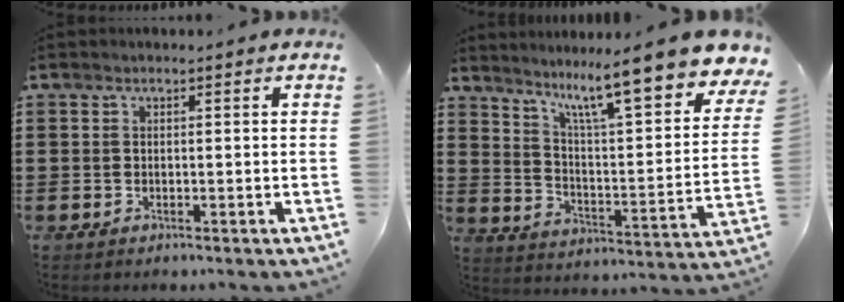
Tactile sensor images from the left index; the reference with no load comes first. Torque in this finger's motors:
{"motor_torque": [2.14, 0.00, 0.47, 0.21]}